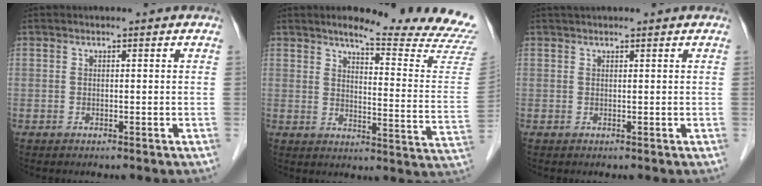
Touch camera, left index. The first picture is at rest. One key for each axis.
{"total": 17.8, "fx": 16.5, "fy": -0.6, "fz": 6.6, "tx": -0.090, "ty": -0.106, "tz": 0.188}
{"total": 3.2, "fx": 3.0, "fy": 0.1, "fz": 1.3, "tx": -0.013, "ty": 0.033, "tz": 0.041}